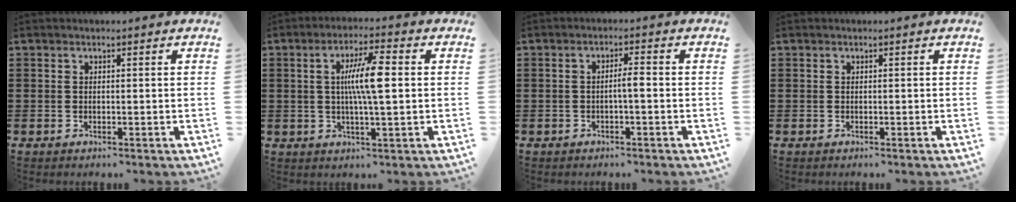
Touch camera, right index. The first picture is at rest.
{"total": 7.6, "force": [0.8, 1.1, 7.5], "torque": [-0.139, 0.004, 0.007]}
{"total": 2.3, "force": [-0.6, 0.2, 2.2], "torque": [-0.040, 0.002, -0.013]}
{"total": 0.0}